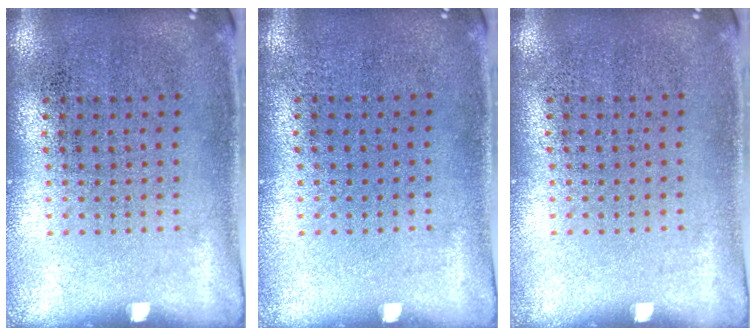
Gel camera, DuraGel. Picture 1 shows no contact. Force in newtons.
{"total": 0.0}
{"total": 0.0}